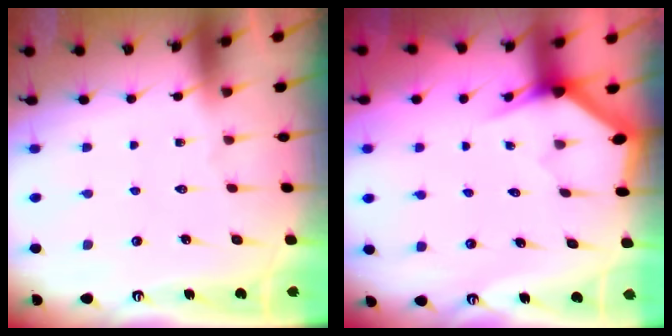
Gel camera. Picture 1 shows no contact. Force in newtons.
{"total": 3.0, "press": 3.0, "slide": 0.2}